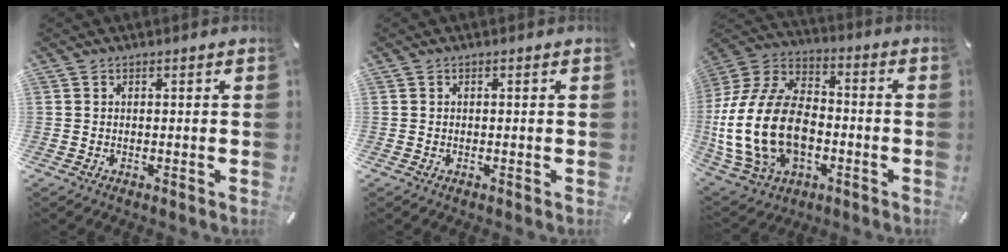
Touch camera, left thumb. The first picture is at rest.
{"total": 0.0}
{"total": 21.7, "force": [-4.4, 15.3, 14.8], "torque": [-0.313, 0.019, -0.072]}